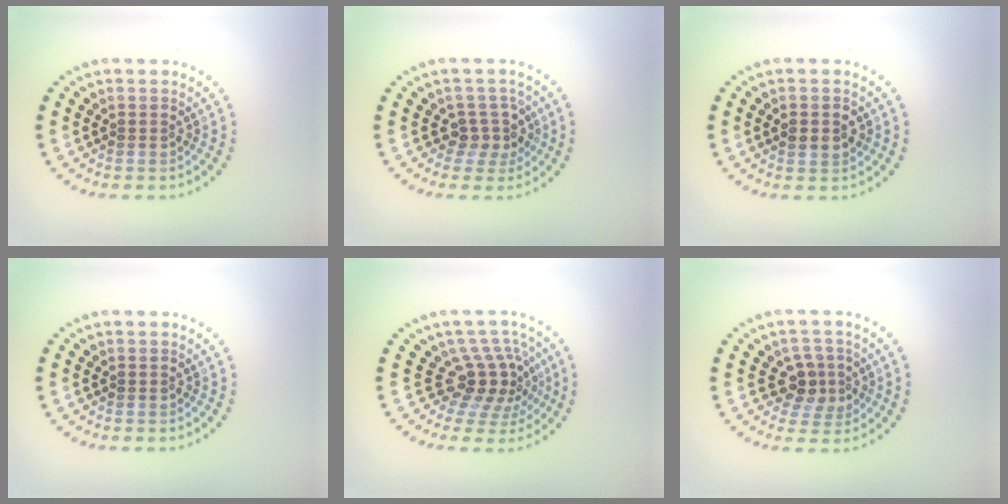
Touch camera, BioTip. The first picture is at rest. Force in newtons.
{"total": 2.6, "press": 2.0, "slide": 1.6}
{"total": 2.3, "press": 2.3, "slide": 0.2}
{"total": 0.0}
{"total": 4.1, "press": 2.8, "slide": 3.0}
{"total": 2.9, "press": 2.6, "slide": 1.3}